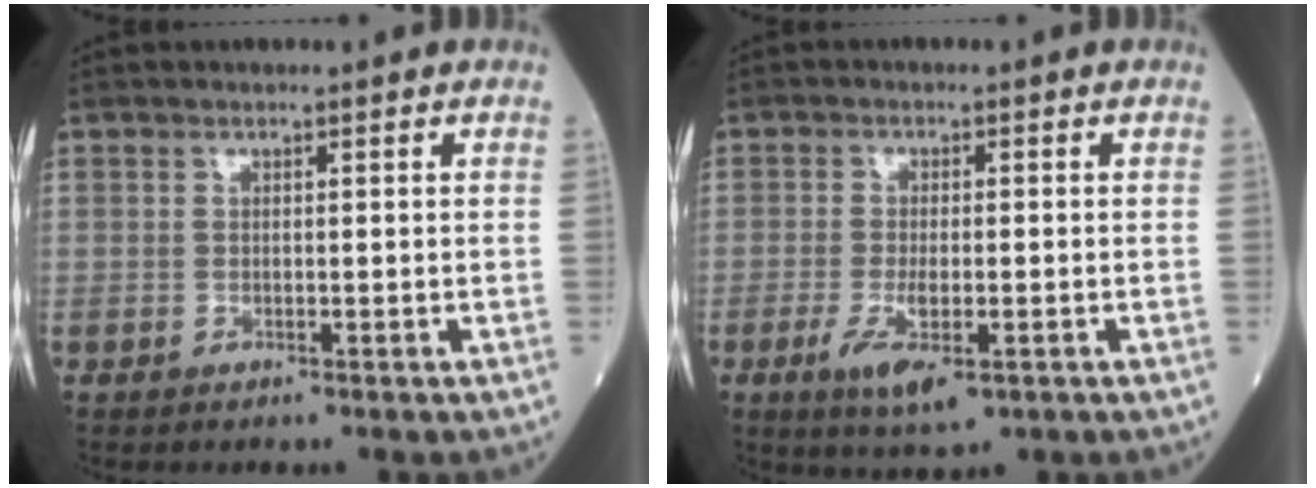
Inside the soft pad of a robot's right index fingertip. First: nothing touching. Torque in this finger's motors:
{"motor_torque": [0.74, -0.26, 0.10, 0.04]}